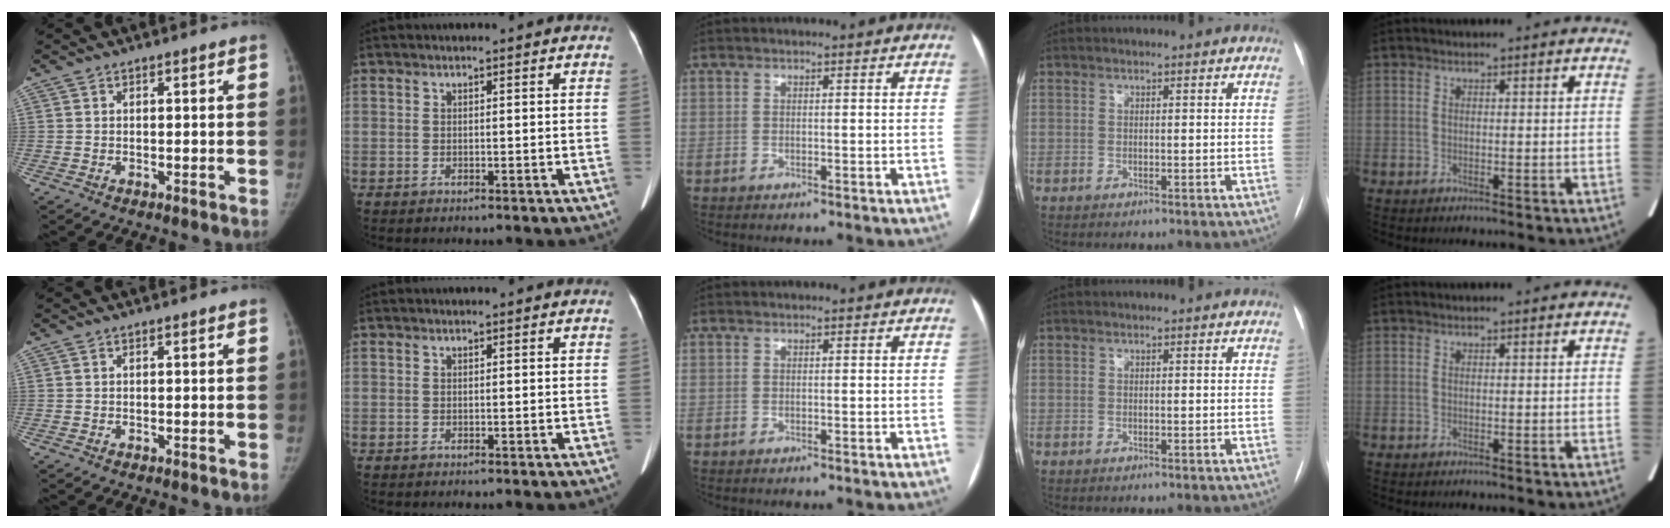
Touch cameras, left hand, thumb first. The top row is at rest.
{}